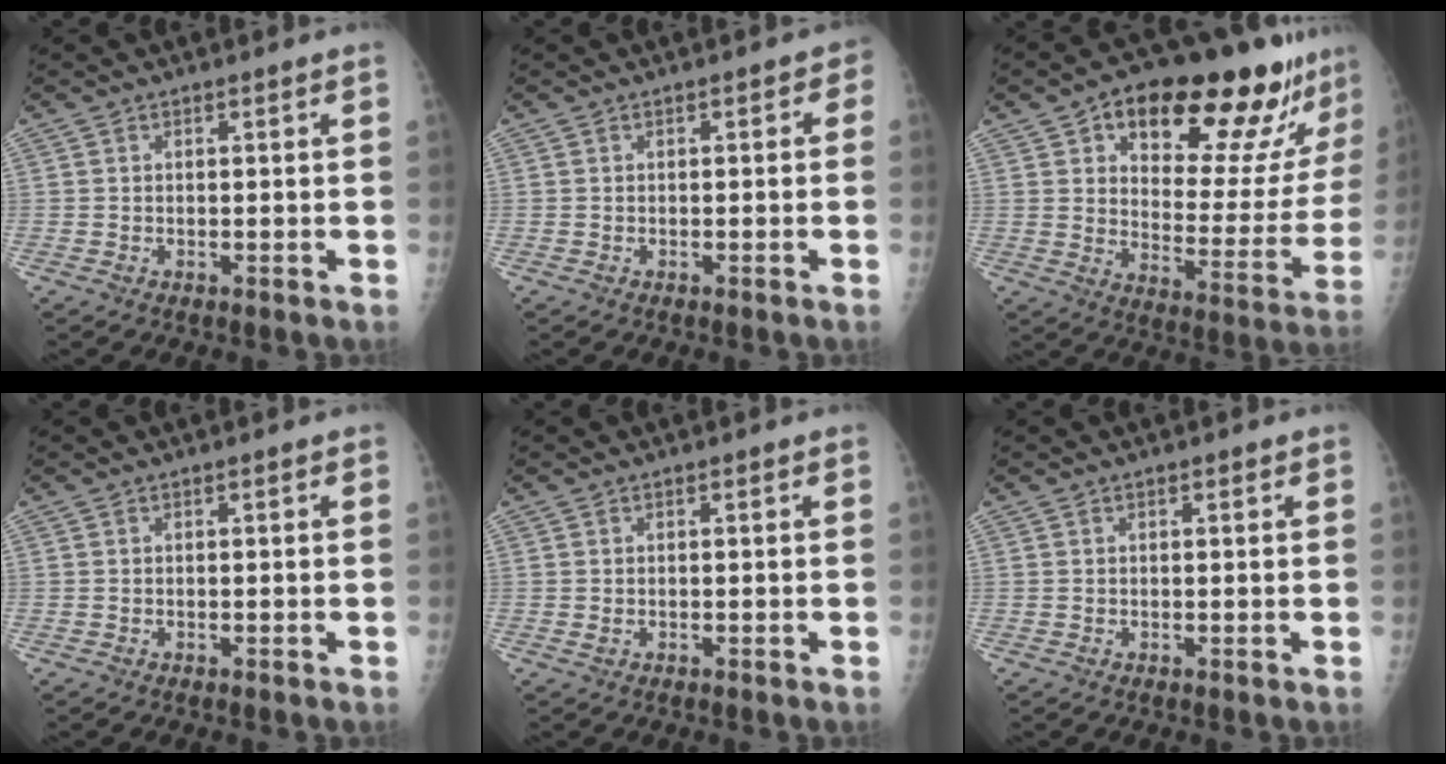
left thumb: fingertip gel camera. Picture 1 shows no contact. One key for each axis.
{"total": 1.6, "fx": -0.3, "fy": 1.1, "fz": 1.1, "tx": 0.007, "ty": 0.010, "tz": -0.012}
{"total": 24.9, "fx": 15.6, "fy": 9.6, "fz": 16.8, "tx": -0.185, "ty": -0.049, "tz": 0.225}
{"total": 0.0}
{"total": 0.8, "fx": 0.0, "fy": 0.5, "fz": 0.6, "tx": -0.007, "ty": 0.000, "tz": 0.004}
{"total": 0.5, "fx": 0.3, "fy": 0.2, "fz": 0.3, "tx": -0.002, "ty": -0.001, "tz": 0.004}